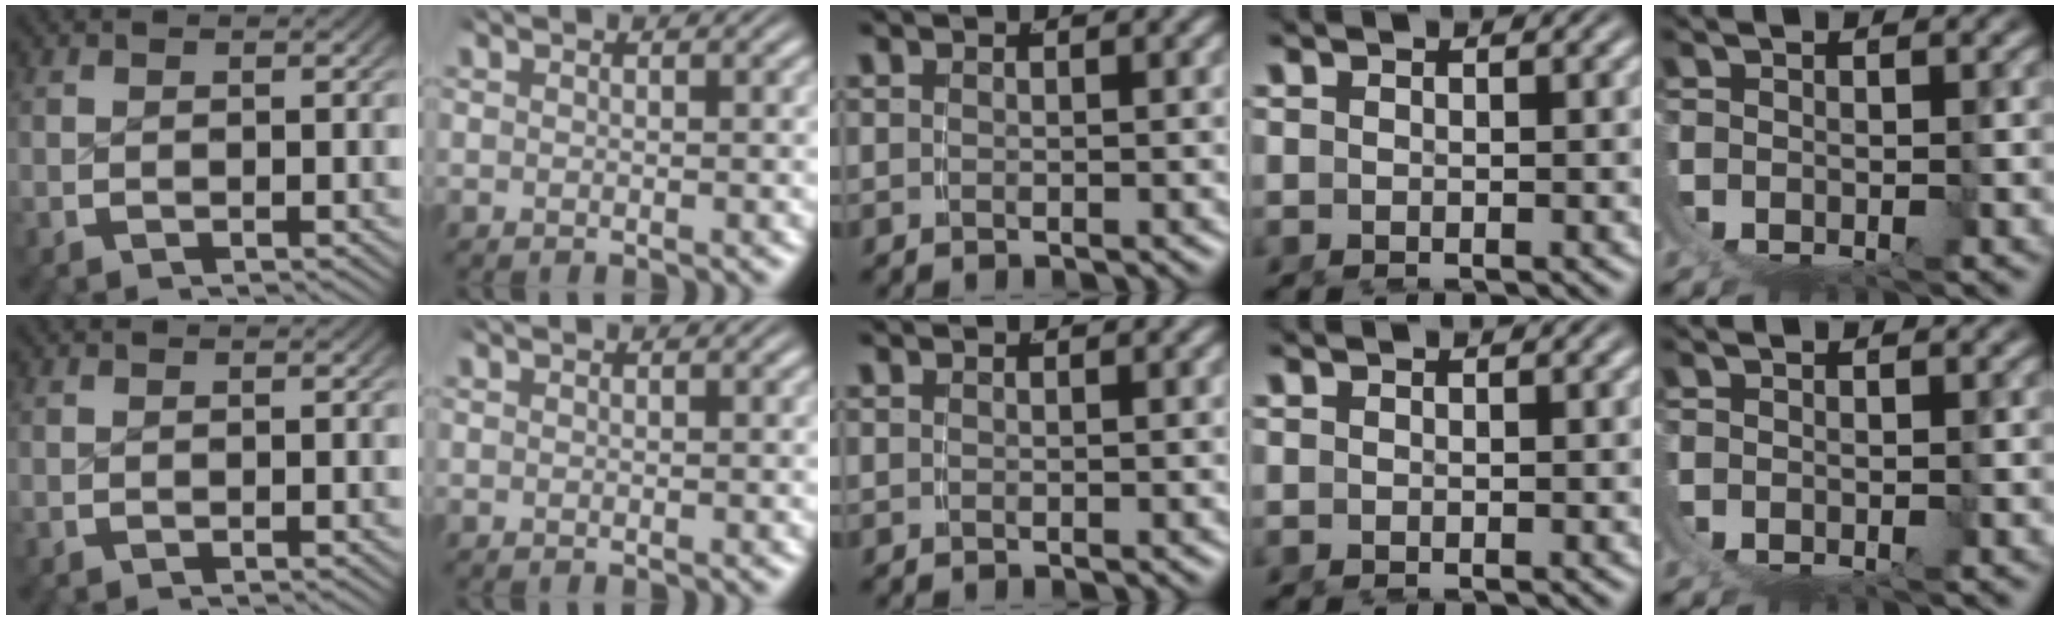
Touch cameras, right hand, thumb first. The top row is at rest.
{}